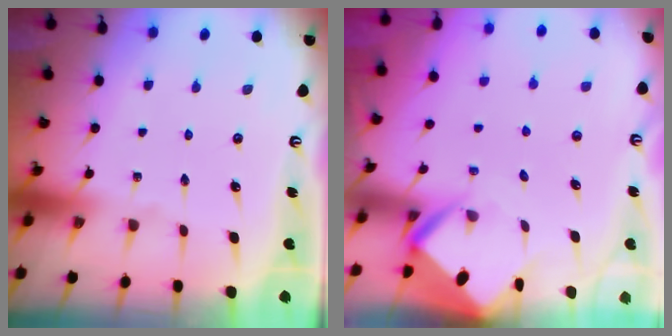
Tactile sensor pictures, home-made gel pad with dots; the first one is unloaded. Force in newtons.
{"total": 5.0, "press": 4.9, "slide": 0.3}